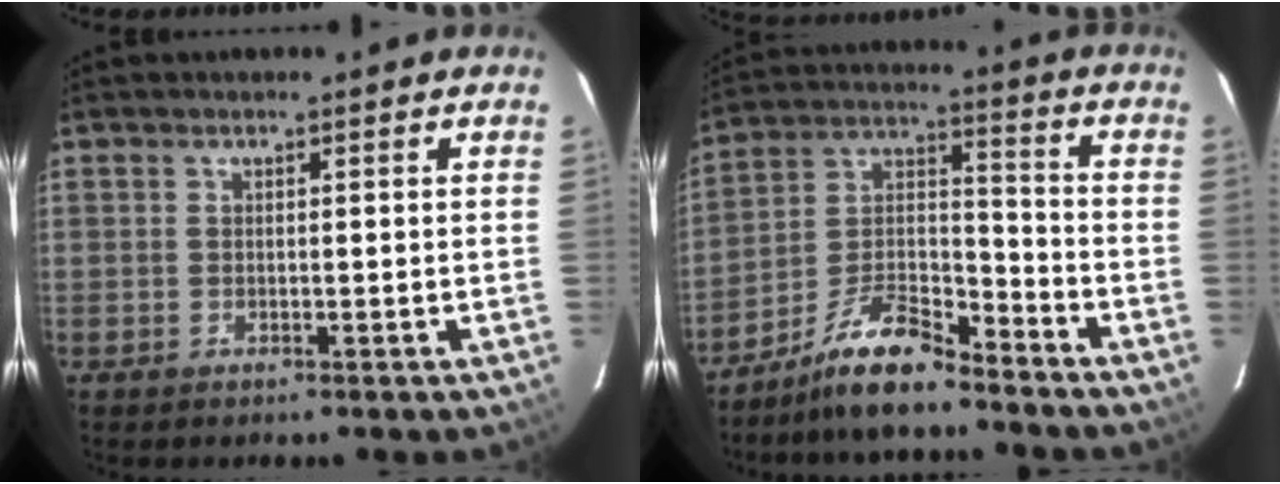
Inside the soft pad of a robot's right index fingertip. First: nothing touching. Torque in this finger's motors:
{"motor_torque": [0.82, -0.74, 0.15, 0.04]}